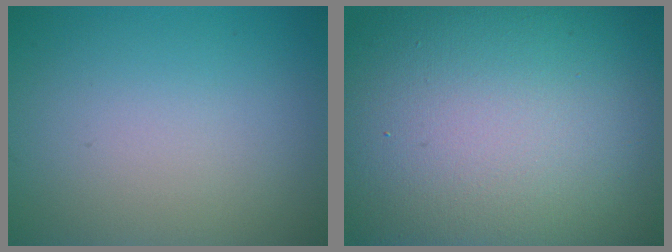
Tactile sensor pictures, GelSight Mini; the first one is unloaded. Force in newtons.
{"total": 20.4, "press": 20.4, "slide": 1.8}